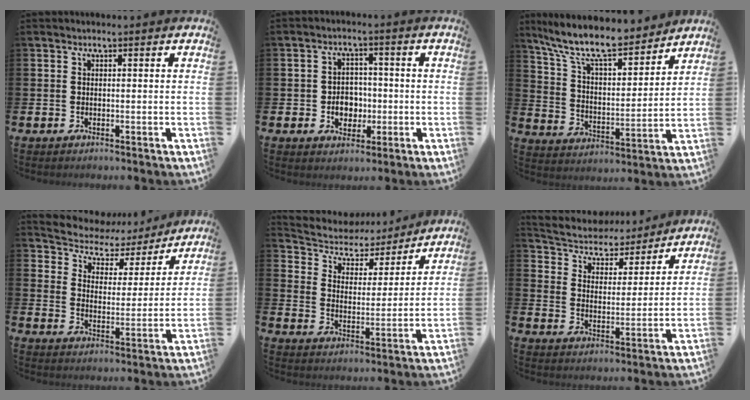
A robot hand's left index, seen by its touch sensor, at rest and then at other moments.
{"total": 3.9, "force": [-1.0, 3.4, 1.5], "torque": [-0.024, 0.002, -0.026]}
{"total": 10.9, "force": [9.6, 2.5, 4.6], "torque": [-0.122, -0.059, 0.165]}
{"total": 5.7, "force": [5.0, 2.5, 0.6], "torque": [-0.043, -0.041, 0.082]}
{"total": 5.5, "force": [4.8, 2.5, 0.7], "torque": [-0.043, -0.041, 0.077]}
{"total": 5.5, "force": [5.2, 1.9, 0.3], "torque": [-0.046, -0.043, 0.087]}